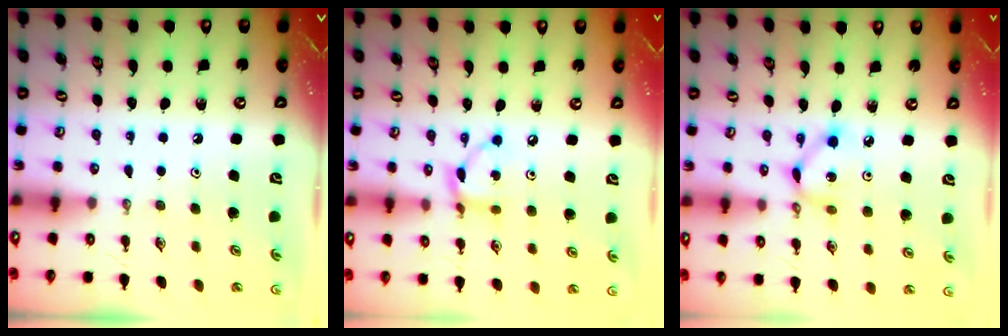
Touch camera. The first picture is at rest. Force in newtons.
{"total": 7.0, "press": 7.0, "slide": 0.3}
{"total": 5.5, "press": 5.5, "slide": 0.3}